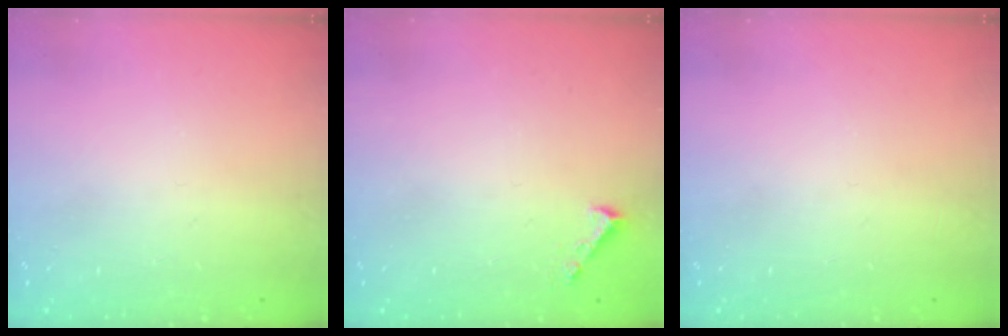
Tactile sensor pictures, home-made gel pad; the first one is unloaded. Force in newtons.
{"total": 1.6, "press": 1.6, "slide": 0.1}
{"total": 0.0}